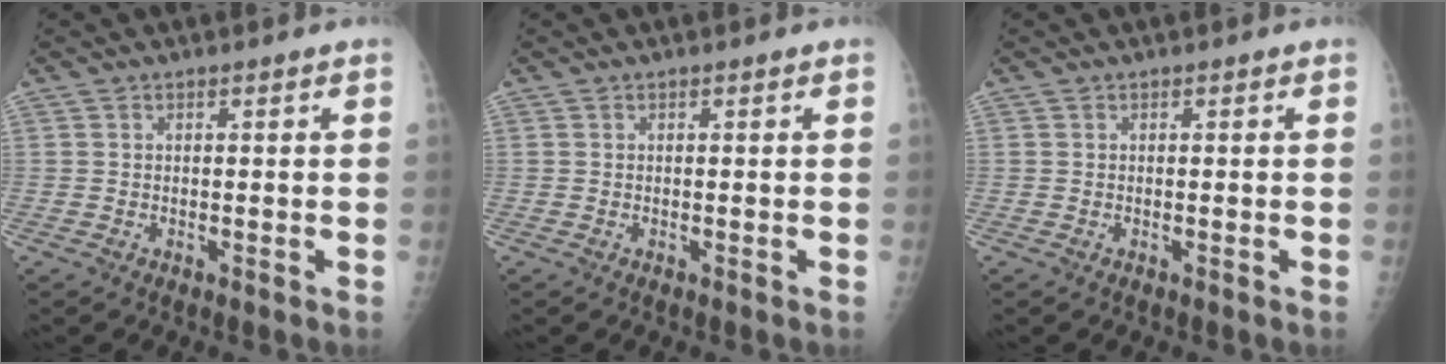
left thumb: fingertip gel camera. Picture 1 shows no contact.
{"total": 0.0}
{"total": 0.0}